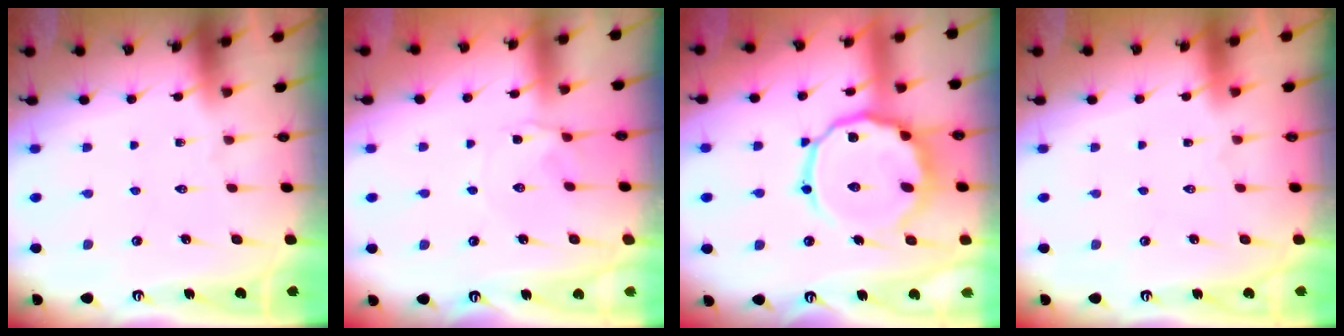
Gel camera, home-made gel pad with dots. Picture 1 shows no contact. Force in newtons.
{"total": 1.8, "press": 1.8, "slide": 0.2}
{"total": 14.5, "press": 14.4, "slide": 1.6}
{"total": 1.6, "press": 1.6, "slide": 0.1}